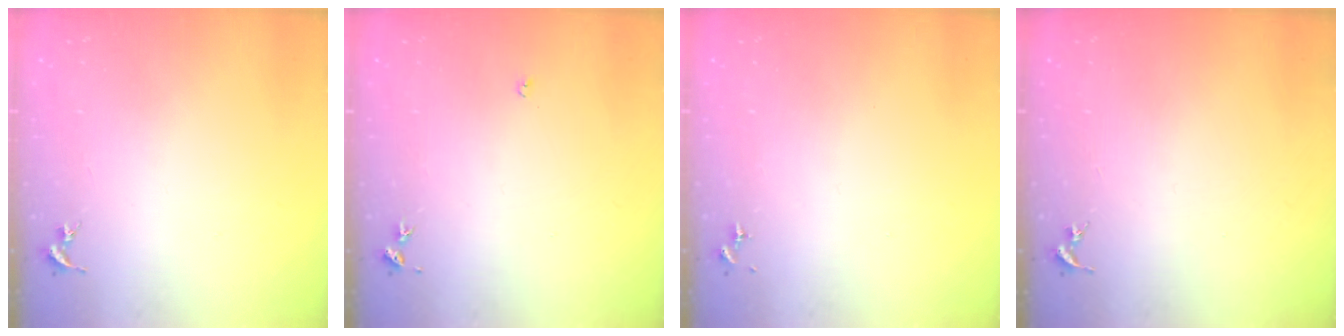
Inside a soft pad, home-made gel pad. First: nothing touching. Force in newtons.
{"total": 2.7, "press": 2.7, "slide": 0.5}
{"total": 0.0}
{"total": 0.0}